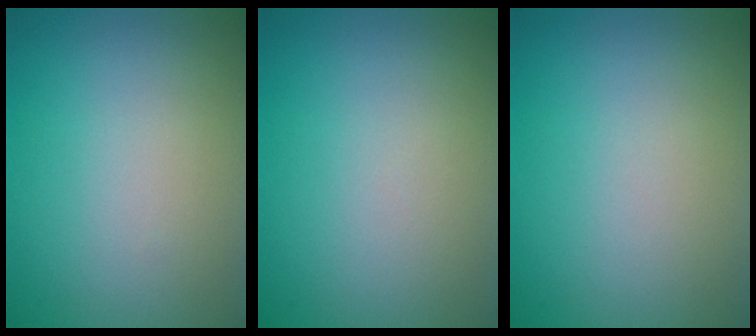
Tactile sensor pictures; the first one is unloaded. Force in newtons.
{"total": 0.0}
{"total": 0.0}